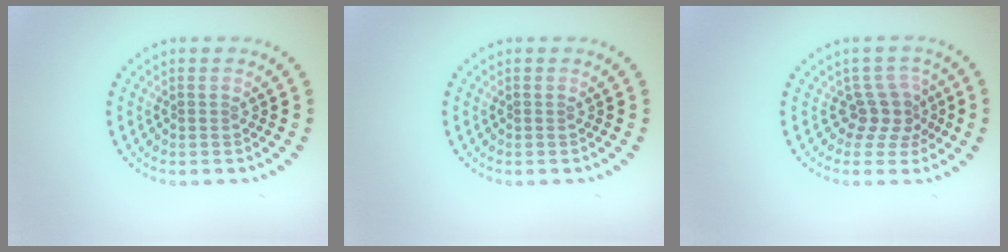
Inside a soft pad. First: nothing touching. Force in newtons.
{"total": 0.0}
{"total": 2.8, "press": 1.9, "slide": 2.0}